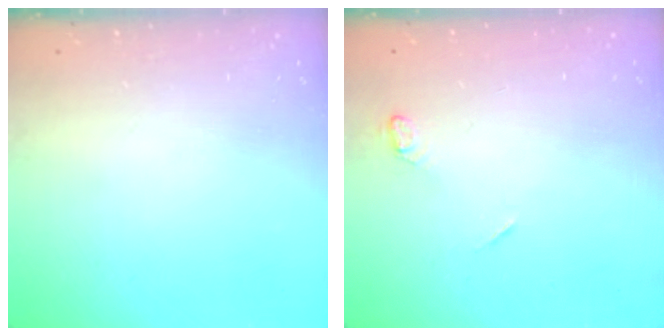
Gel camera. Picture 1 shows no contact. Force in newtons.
{"total": 4.3, "press": 4.2, "slide": 0.5}